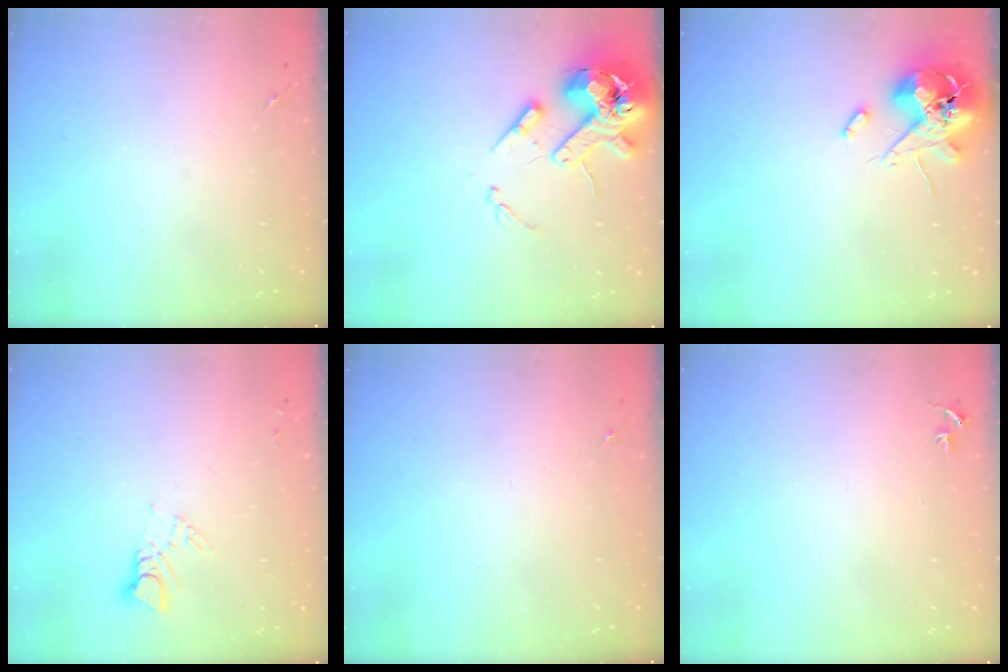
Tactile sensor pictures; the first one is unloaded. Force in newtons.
{"total": 15.7, "press": 15.5, "slide": 2.3}
{"total": 12.1, "press": 12.0, "slide": 2.0}
{"total": 3.7, "press": 3.7, "slide": 0.4}
{"total": 0.0}
{"total": 2.3, "press": 2.3, "slide": 0.2}